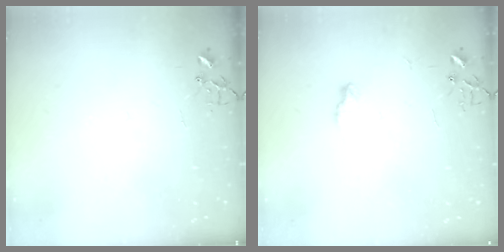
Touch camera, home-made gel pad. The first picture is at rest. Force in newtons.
{"total": 6.2, "press": 6.1, "slide": 0.8}